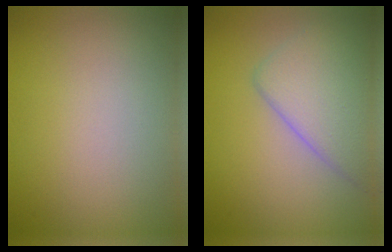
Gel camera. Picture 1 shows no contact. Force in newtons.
{"total": 5.0, "press": 5.0, "slide": 0.4}